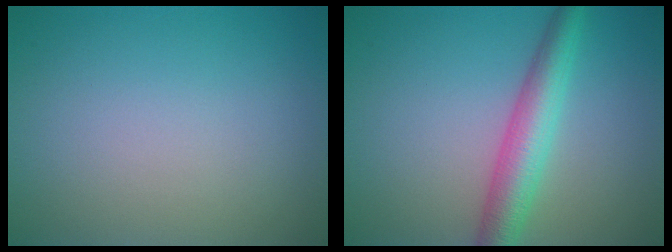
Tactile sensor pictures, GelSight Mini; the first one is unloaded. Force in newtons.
{"total": 4.7, "press": 4.7, "slide": 0.1}